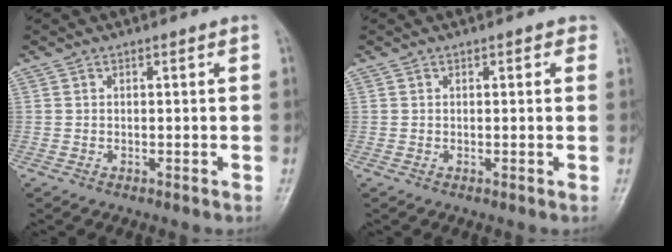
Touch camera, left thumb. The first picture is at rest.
{"total": 1.3, "force": [0.7, 0.8, 0.8], "torque": [0.004, 0.001, 0.002]}